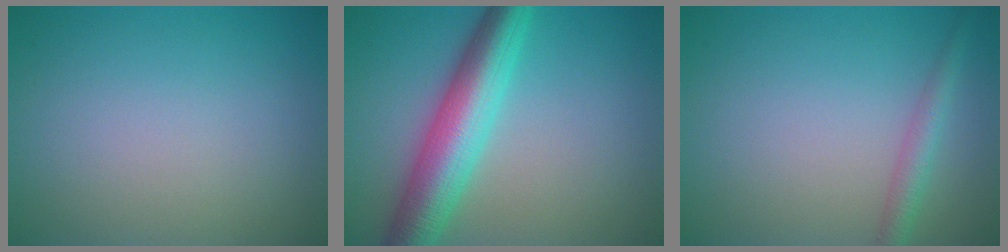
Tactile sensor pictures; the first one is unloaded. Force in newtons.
{"total": 7.5, "press": 7.5, "slide": 0.1}
{"total": 2.2, "press": 2.2, "slide": 0.1}